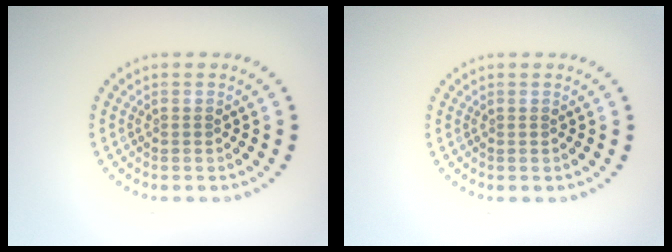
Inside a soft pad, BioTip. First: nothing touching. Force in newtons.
{"total": 0.0}